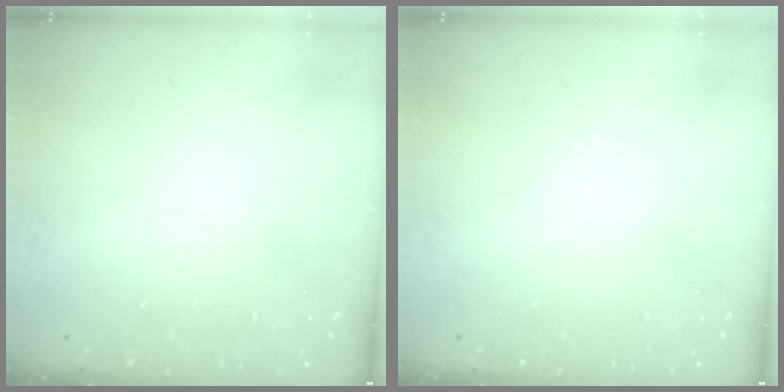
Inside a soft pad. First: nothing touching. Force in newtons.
{"total": 0.0}